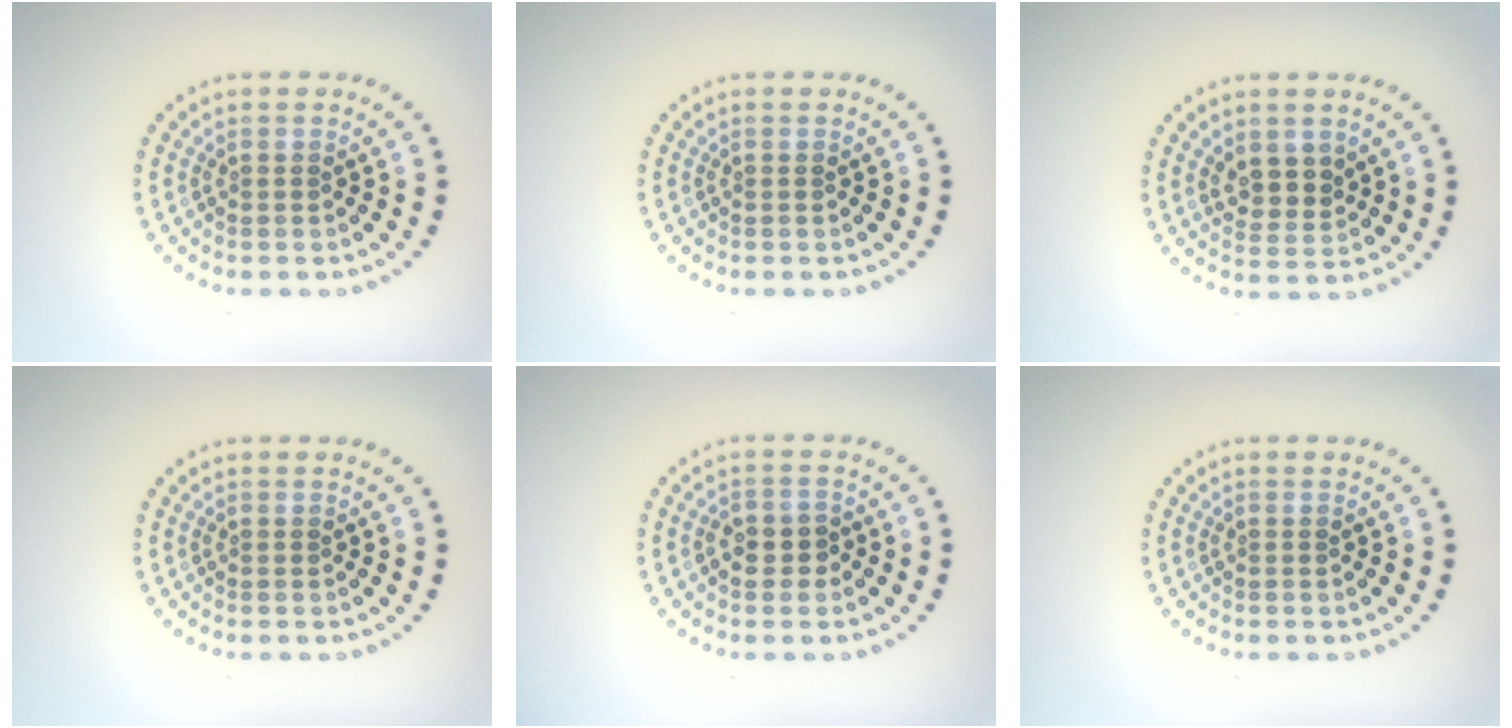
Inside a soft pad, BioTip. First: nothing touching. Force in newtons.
{"total": 0.0}
{"total": 2.4, "press": 2.3, "slide": 0.9}
{"total": 0.0}
{"total": 2.3, "press": 2.2, "slide": 0.8}
{"total": 0.0}